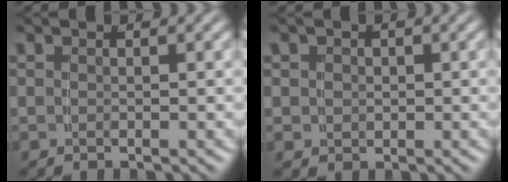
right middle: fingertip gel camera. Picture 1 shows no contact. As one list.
[{"total": 1.9, "force": [0.3, 1.7, 0.7], "torque": [-0.017, -0.010, 0.012]}]